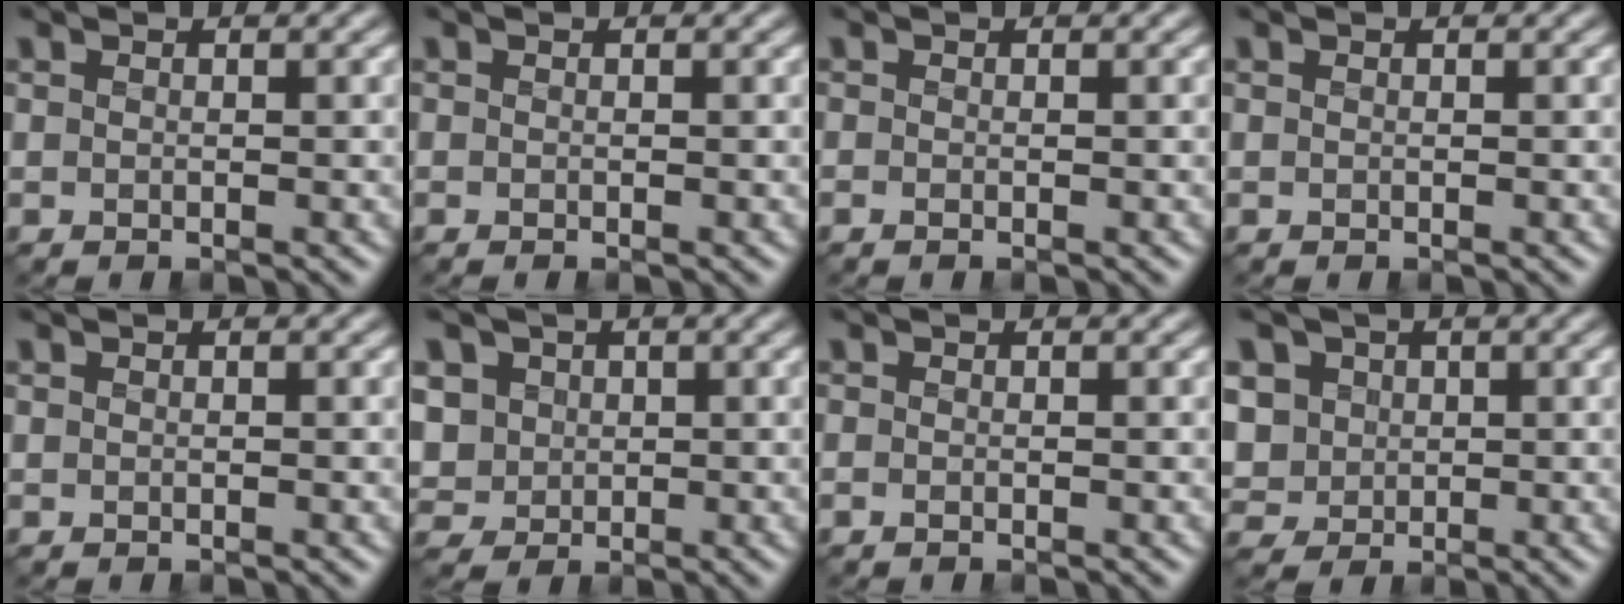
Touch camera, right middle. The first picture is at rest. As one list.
[{"total": 0.0}, {"total": 0.6, "force": [-0.3, 0.2, 0.4], "torque": [-0.013, -0.003, -0.008]}, {"total": 0.0}, {"total": 0.0}, {"total": 6.1, "force": [1.8, 5.2, 2.6], "torque": [-0.072, 0.021, 0.023]}, {"total": 0.6, "force": [-0.4, 0.3, 0.4], "torque": [-0.011, -0.003, -0.009]}, {"total": 7.0, "force": [1.9, 6.0, 3.1], "torque": [-0.077, 0.022, 0.019]}]